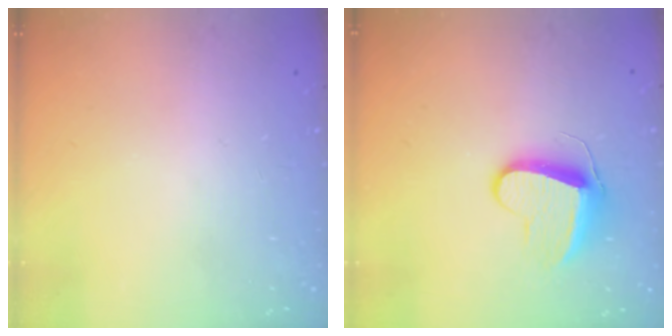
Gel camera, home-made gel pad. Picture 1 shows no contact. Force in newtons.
{"total": 10.7, "press": 10.7, "slide": 0.7}